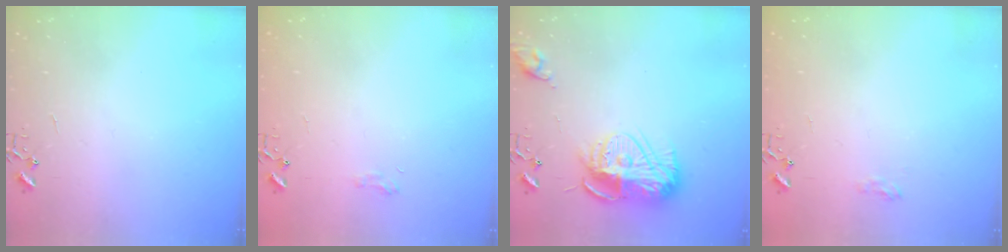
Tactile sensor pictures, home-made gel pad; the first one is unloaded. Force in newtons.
{"total": 5.5, "press": 5.4, "slide": 0.7}
{"total": 15.7, "press": 15.7, "slide": 1.4}
{"total": 5.8, "press": 5.7, "slide": 0.7}